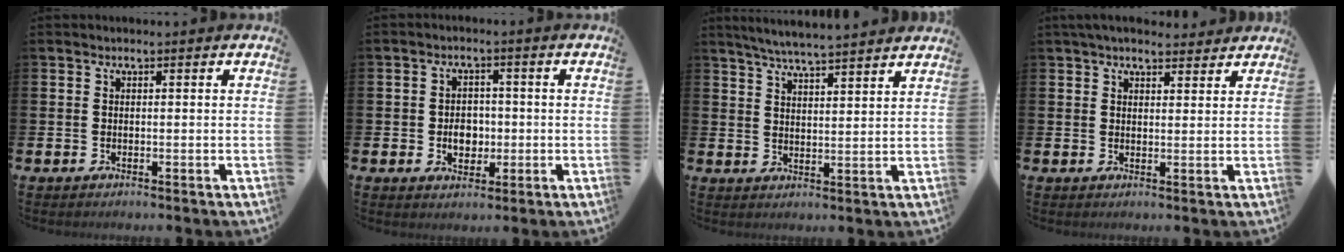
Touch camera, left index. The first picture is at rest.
{"total": 3.7, "force": [-0.6, 2.9, 2.2], "torque": [-0.024, -0.001, -0.020]}
{"total": 5.2, "force": [5.1, -0.5, 1.1], "torque": [-0.042, -0.027, 0.090]}
{"total": 3.6, "force": [3.3, 1.0, 1.1], "torque": [-0.018, -0.011, 0.059]}